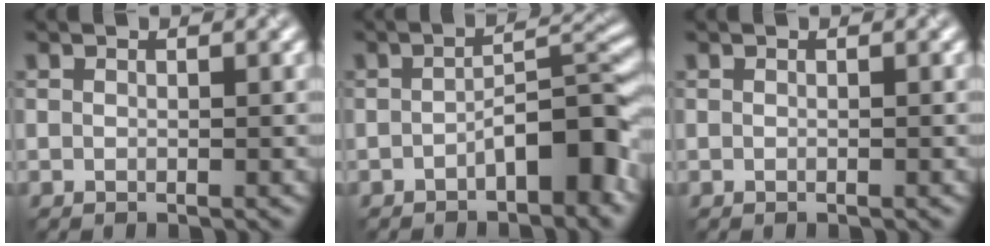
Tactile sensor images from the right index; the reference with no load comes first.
{"total": 5.2, "force": [-2.6, 1.2, 4.3], "torque": [-0.064, 0.019, -0.035]}
{"total": 0.0}